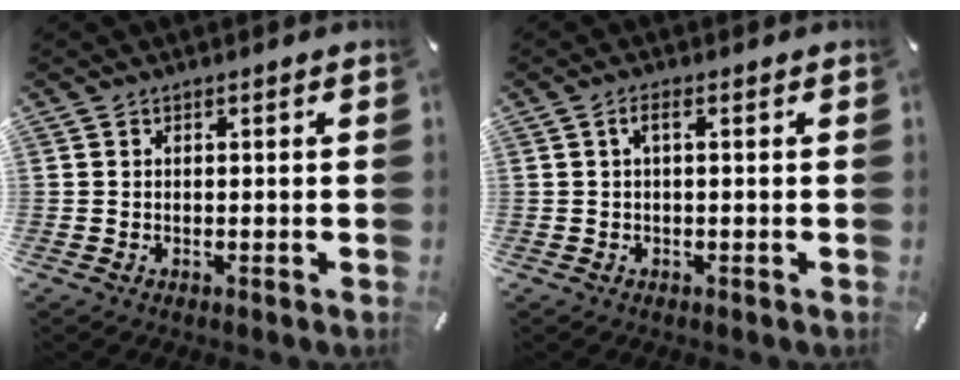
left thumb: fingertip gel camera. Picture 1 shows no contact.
{"total": 2.1, "force": [0.2, 0.5, 2.0], "torque": [-0.040, 0.005, 0.002]}